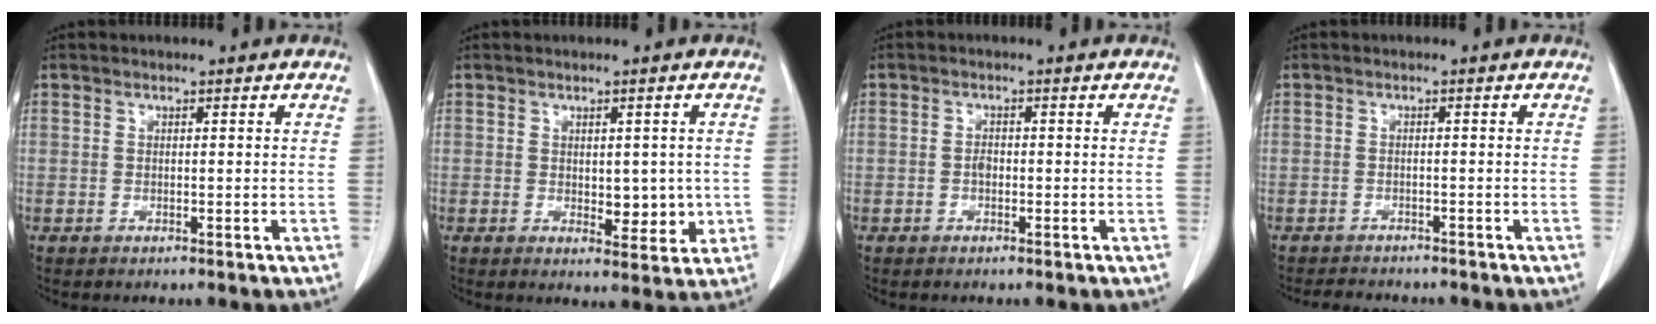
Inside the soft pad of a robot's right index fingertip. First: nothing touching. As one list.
[{"total": 4.7, "force": [-0.1, 2.6, 3.9], "torque": [-0.041, -0.006, 0.011]}, {"total": 1.1, "force": [-0.2, 0.7, 0.8], "torque": [-0.012, 0.005, -0.003]}, {"total": 4.7, "force": [-4.2, 1.6, 1.4], "torque": [-0.021, -0.005, -0.057]}]